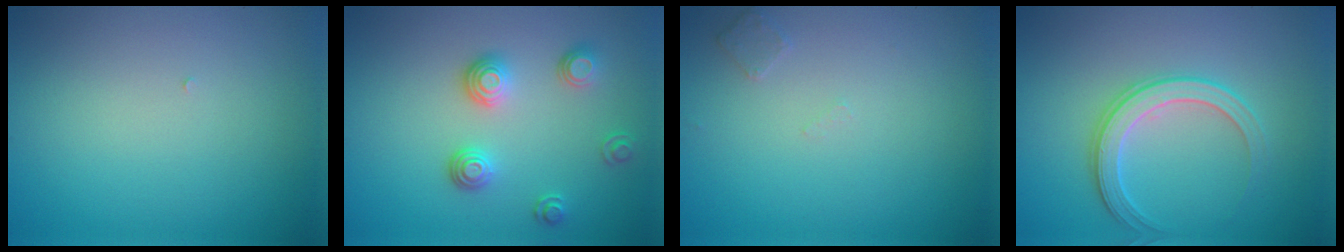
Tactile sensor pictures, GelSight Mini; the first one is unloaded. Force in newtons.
{"total": 3.1, "press": 2.6, "slide": 1.8}
{"total": 1.0, "press": 1.0, "slide": 0.1}
{"total": 2.8, "press": 2.8, "slide": 0.3}